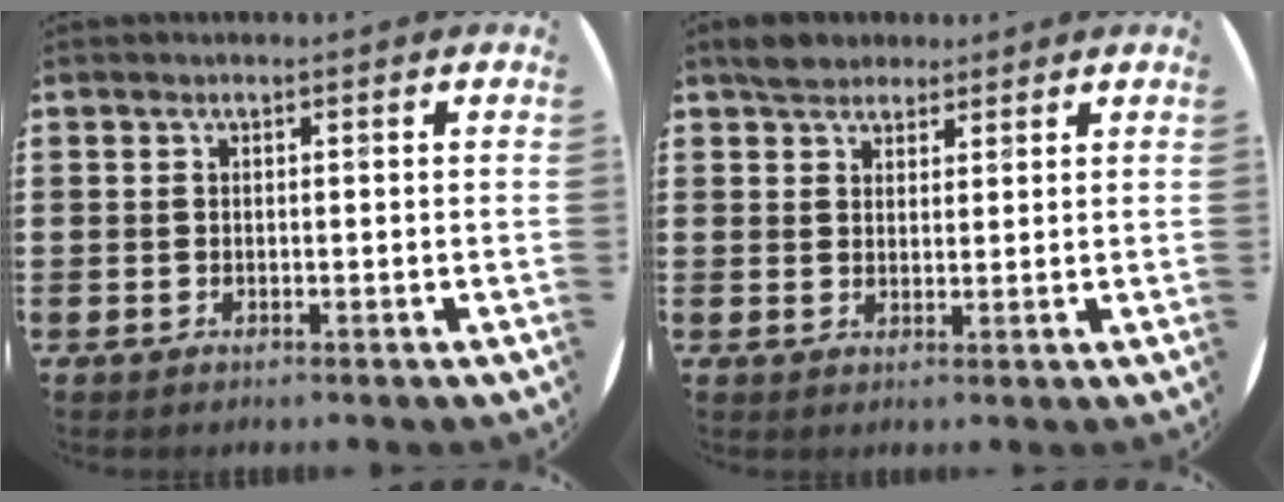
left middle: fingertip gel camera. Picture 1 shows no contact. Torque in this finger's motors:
{"motor_torque": [0.56, -0.55, 0.01, 0.04]}